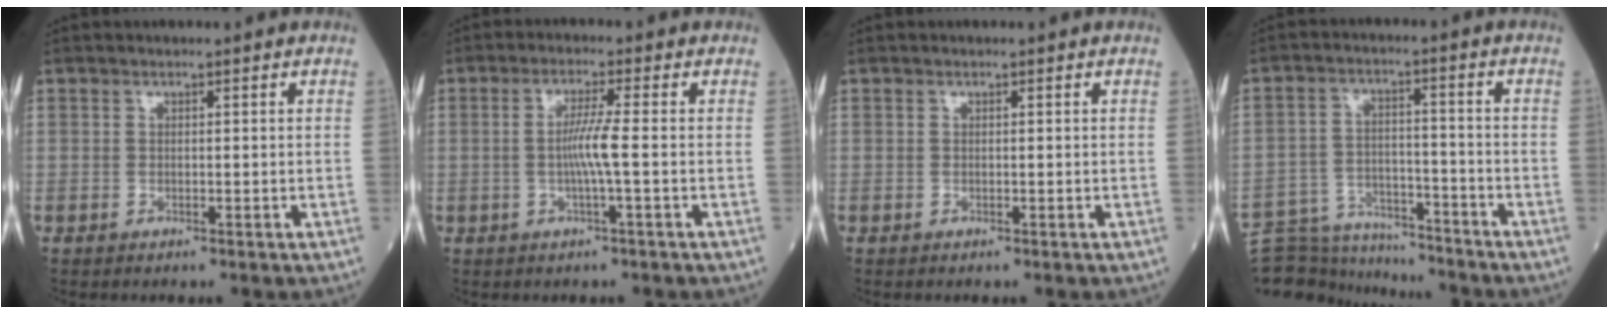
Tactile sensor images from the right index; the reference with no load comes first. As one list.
[{"total": 4.2, "force": [-0.6, -0.7, 4.1], "torque": [-0.083, 0.000, -0.012]}, {"total": 0.0}, {"total": 12.1, "force": [-11.8, 2.5, 1.0], "torque": [-0.015, 0.025, -0.187]}]